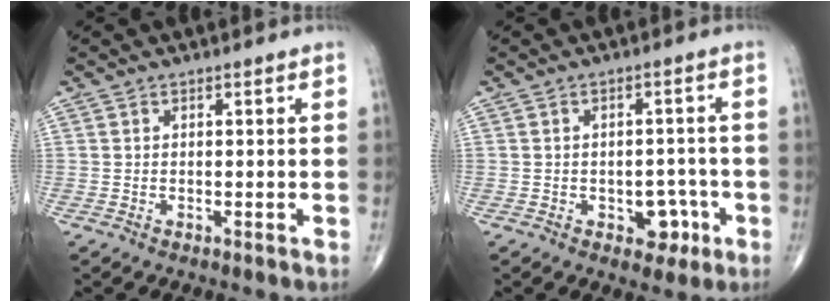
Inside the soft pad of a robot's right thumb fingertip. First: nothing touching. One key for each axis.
{"total": 5.2, "fx": -2.1, "fy": 3.5, "fz": 3.2, "tx": -0.013, "ty": 0.016, "tz": -0.023}